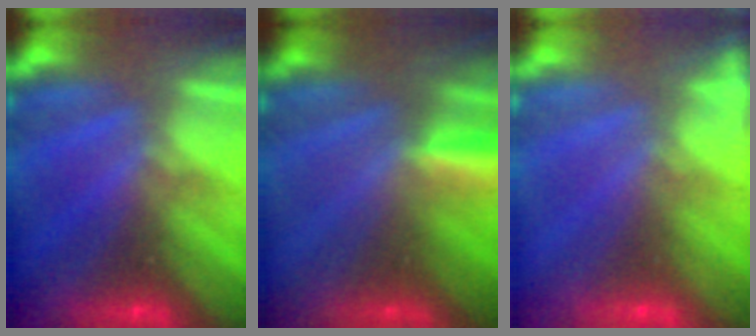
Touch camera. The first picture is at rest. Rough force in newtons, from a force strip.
{"total": 2.9}
{"total": 7.3}